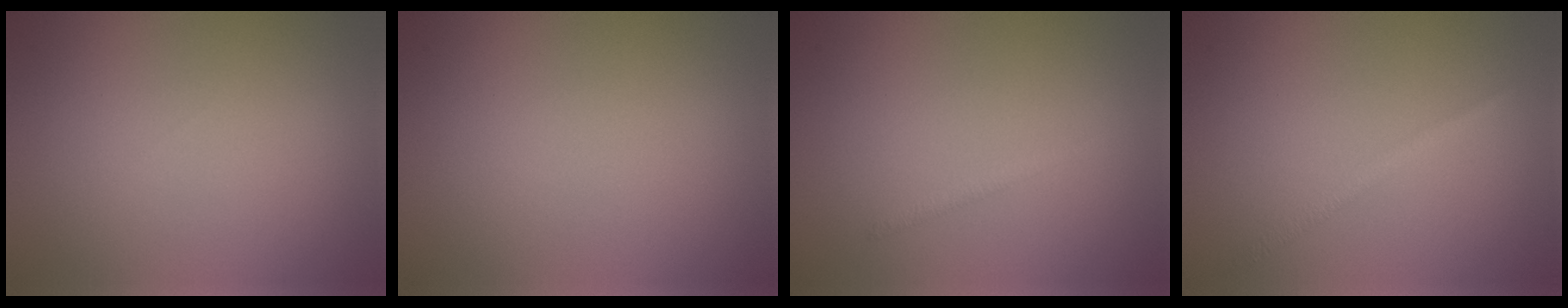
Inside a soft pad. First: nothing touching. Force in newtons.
{"total": 0.0}
{"total": 0.7, "press": 0.7, "slide": 0.1}
{"total": 1.3, "press": 1.3, "slide": 0.1}